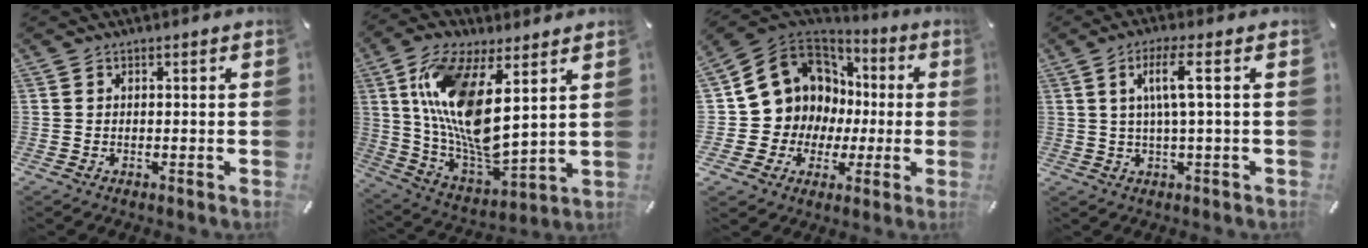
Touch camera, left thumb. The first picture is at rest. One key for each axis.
{"total": 16.8, "fx": 6.5, "fy": 6.4, "fz": 14.1, "tx": -0.301, "ty": -0.039, "tz": 0.114}
{"total": 12.5, "fx": 2.8, "fy": 12.0, "fz": 1.9, "tx": -0.042, "ty": -0.043, "tz": 0.075}
{"total": 7.1, "fx": 1.6, "fy": 0.9, "fz": 6.9, "tx": -0.134, "ty": 0.001, "tz": 0.022}